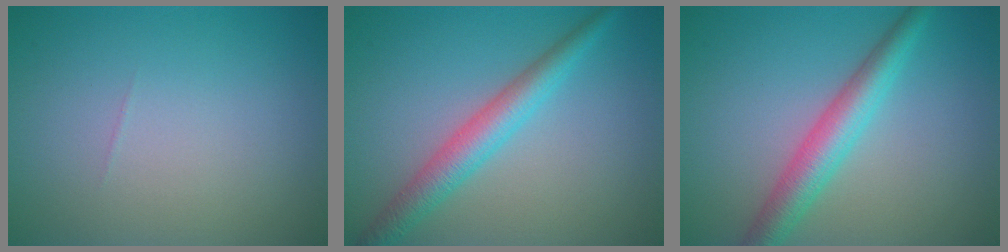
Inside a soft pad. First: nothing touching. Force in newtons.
{"total": 3.9, "press": 3.9, "slide": 0.2}
{"total": 4.3, "press": 4.3, "slide": 0.0}